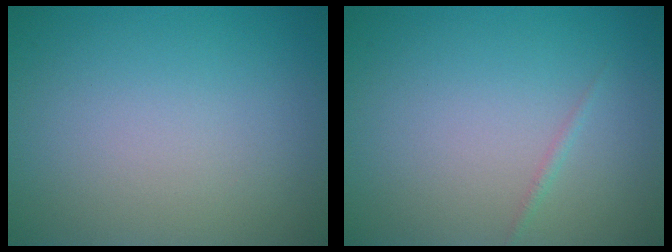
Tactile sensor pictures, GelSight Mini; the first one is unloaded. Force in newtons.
{"total": 0.6, "press": 0.6, "slide": 0.1}